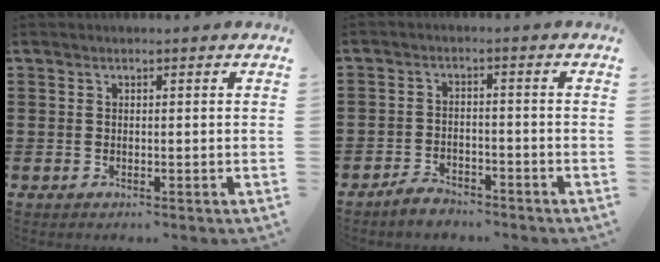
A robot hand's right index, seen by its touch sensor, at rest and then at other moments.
{"total": 3.0, "force": [-2.9, 0.5, 0.4], "torque": [-0.013, 0.004, -0.058]}